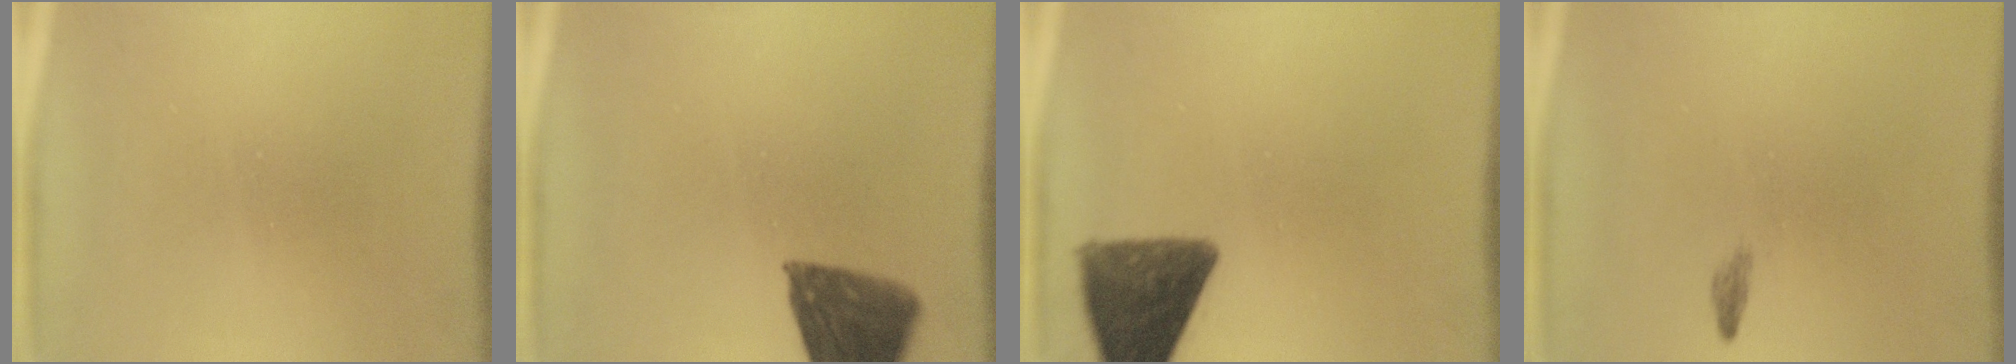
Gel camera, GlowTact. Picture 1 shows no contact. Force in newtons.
{"total": 10.7}
{"total": 11.4}
{"total": 0.5}